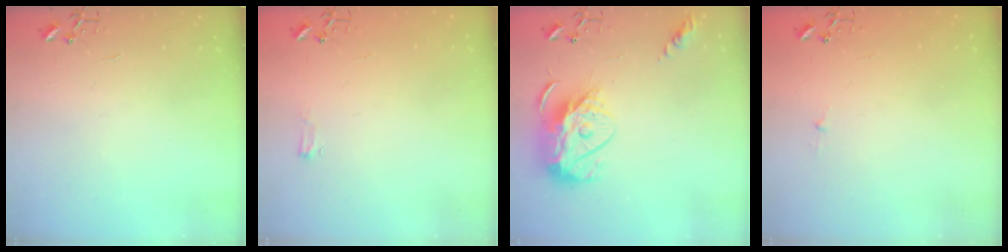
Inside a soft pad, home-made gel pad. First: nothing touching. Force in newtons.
{"total": 4.1, "press": 4.1, "slide": 0.6}
{"total": 14.0, "press": 13.9, "slide": 1.4}
{"total": 2.6, "press": 2.5, "slide": 0.4}